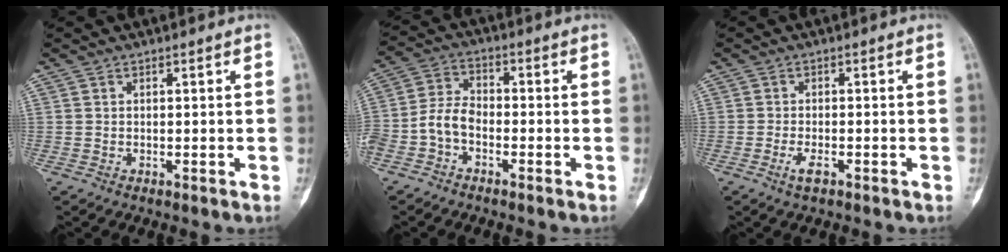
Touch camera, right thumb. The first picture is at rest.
{"total": 6.6, "force": [-2.7, 4.3, 4.3], "torque": [-0.085, 0.029, -0.061]}
{"total": 2.5, "force": [-1.4, 0.9, 1.9], "torque": [-0.041, 0.003, -0.027]}